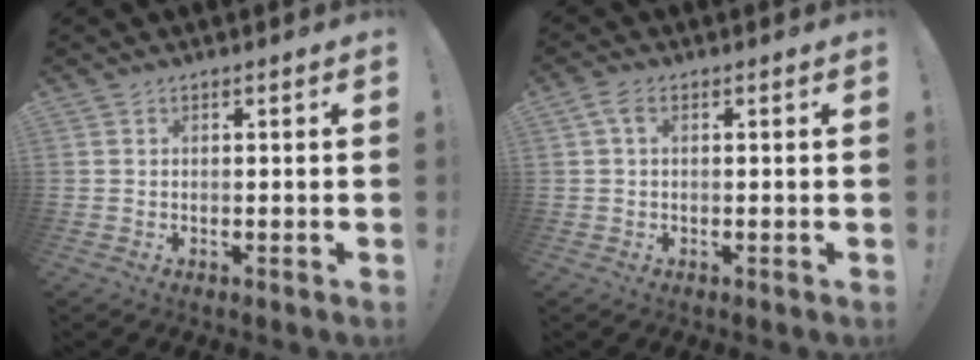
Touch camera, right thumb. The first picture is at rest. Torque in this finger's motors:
{"motor_torque": [-0.08, 0.20, -0.09, -0.16, -0.01]}